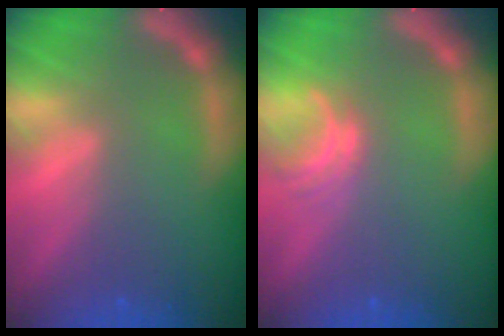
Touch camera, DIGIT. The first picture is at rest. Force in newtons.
{"total": 2.0}